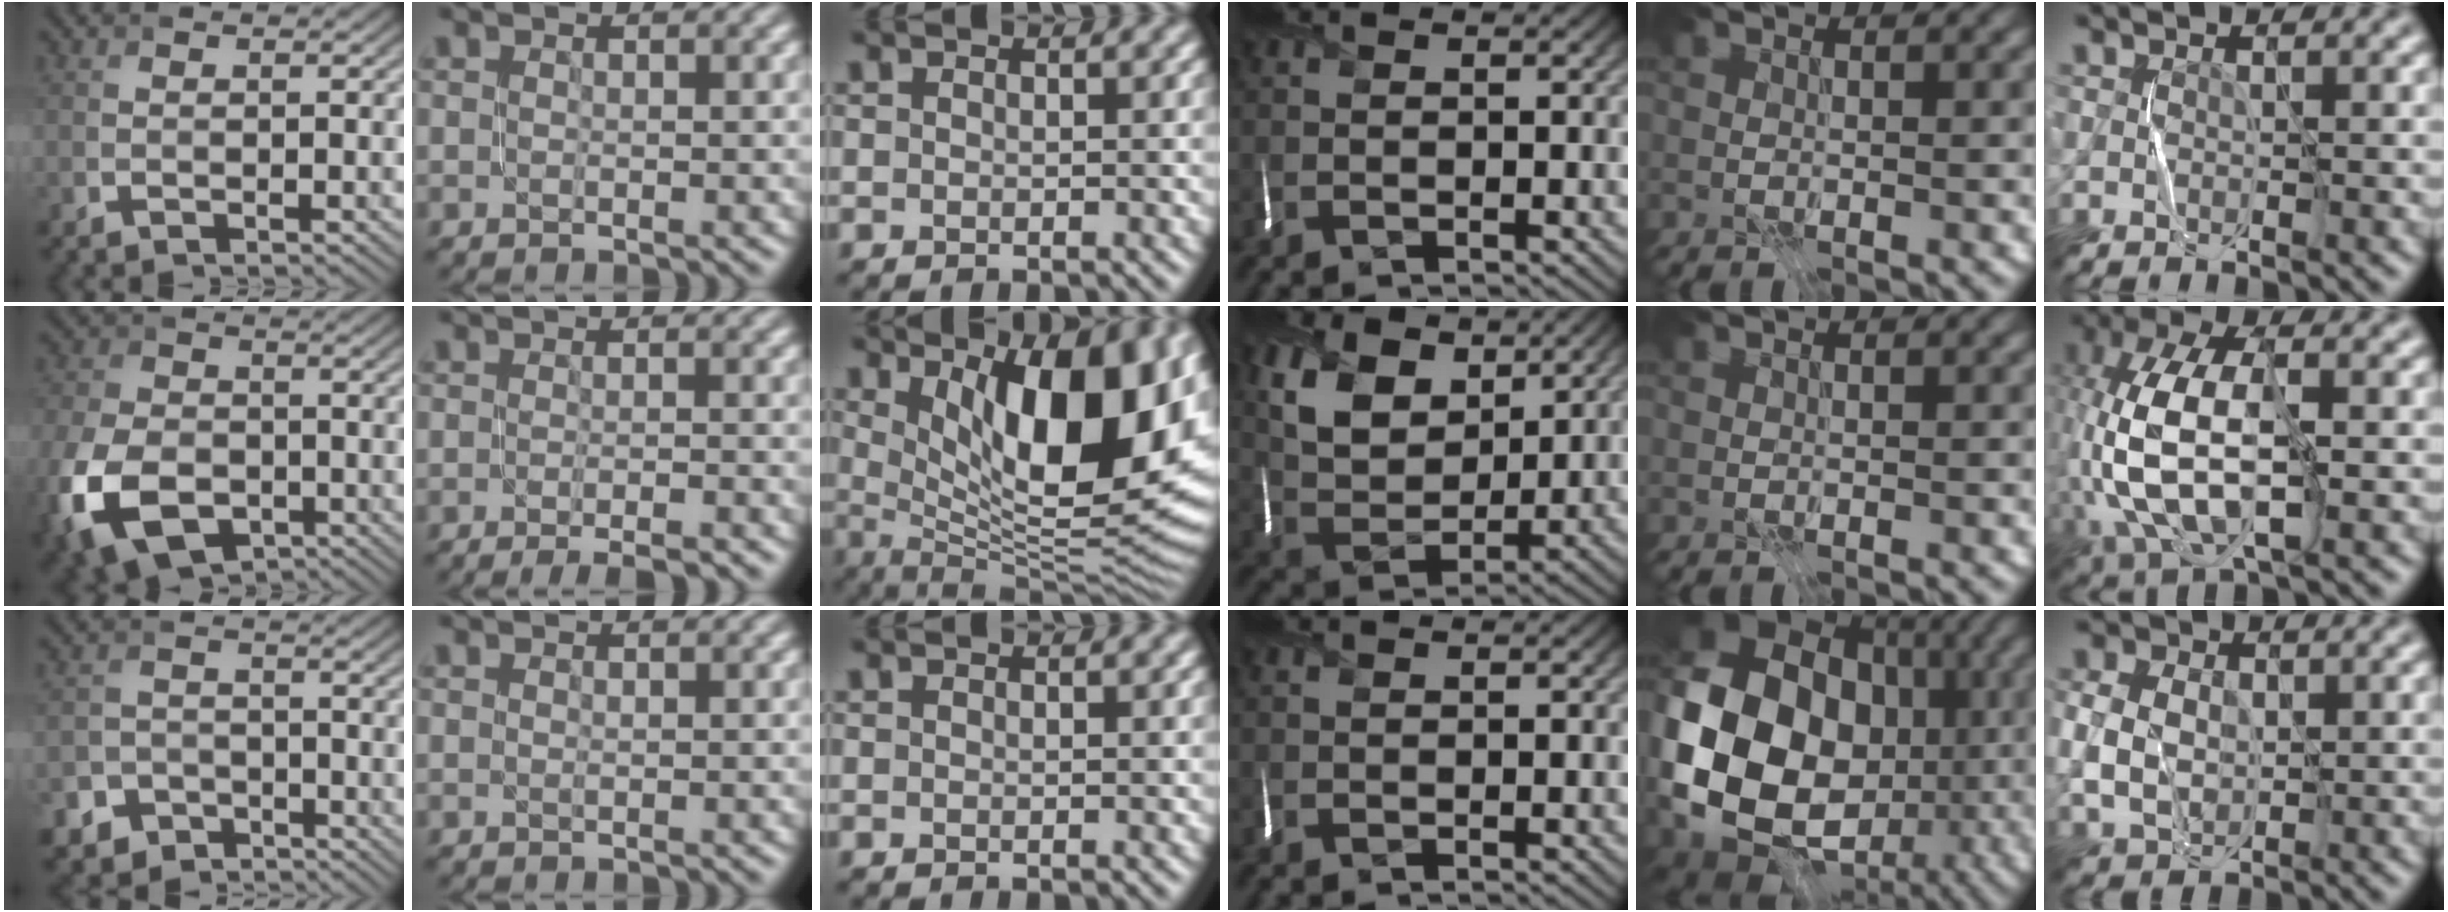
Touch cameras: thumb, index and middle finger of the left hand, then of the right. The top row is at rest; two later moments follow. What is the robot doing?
{"motion": "fold", "object": "scarf"}